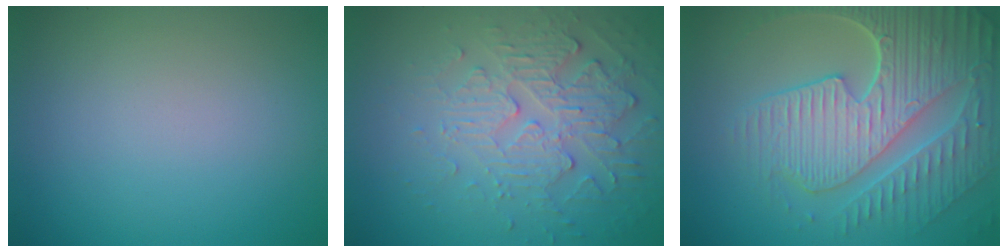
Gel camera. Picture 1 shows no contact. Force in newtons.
{"total": 4.2, "press": 3.5, "slide": 2.3}
{"total": 9.2, "press": 6.6, "slide": 6.4}